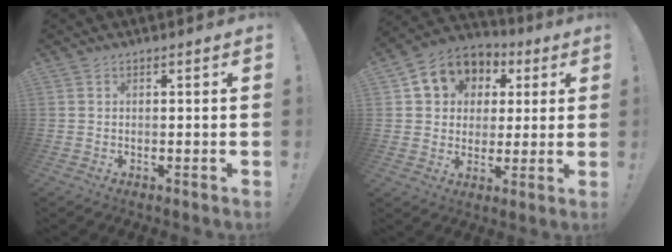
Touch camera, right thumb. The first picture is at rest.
{"total": 10.7, "force": [4.2, 9.2, 3.5], "torque": [-0.050, -0.024, 0.085]}